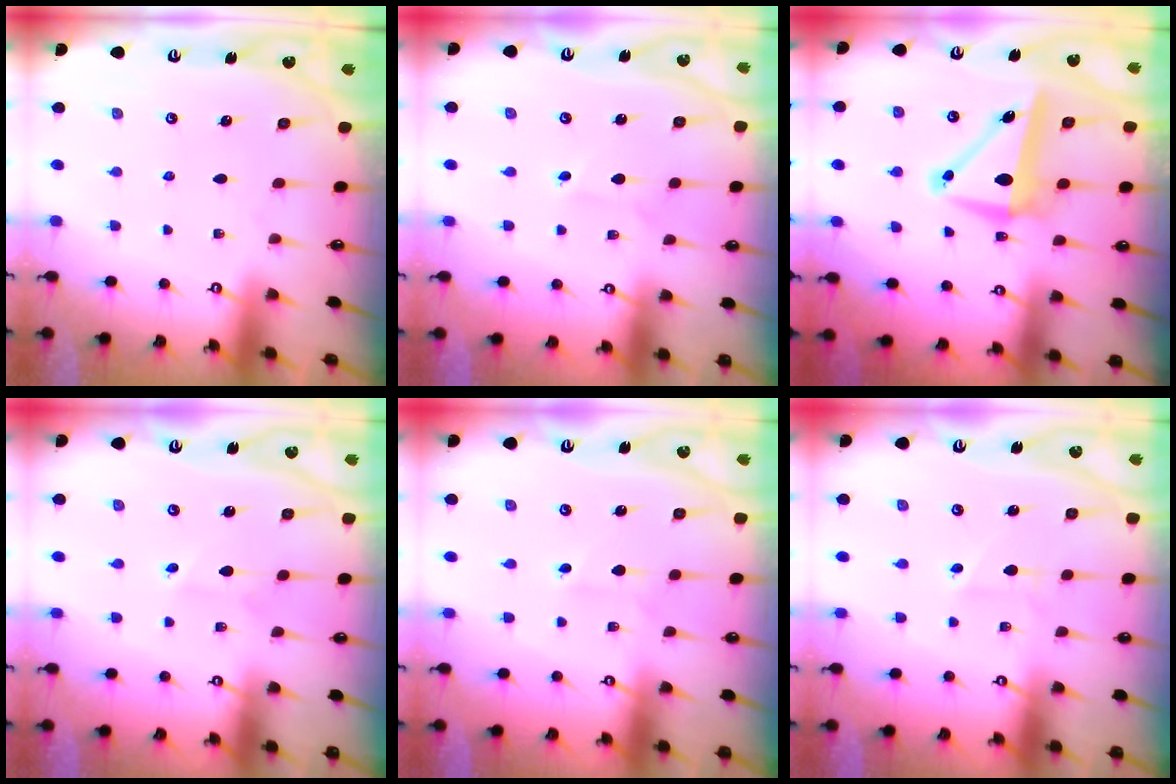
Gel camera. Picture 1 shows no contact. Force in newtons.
{"total": 1.6, "press": 1.5, "slide": 0.1}
{"total": 10.0, "press": 9.6, "slide": 2.9}
{"total": 1.6, "press": 1.6, "slide": 0.2}
{"total": 1.4, "press": 1.4, "slide": 0.1}
{"total": 2.9, "press": 2.9, "slide": 0.3}